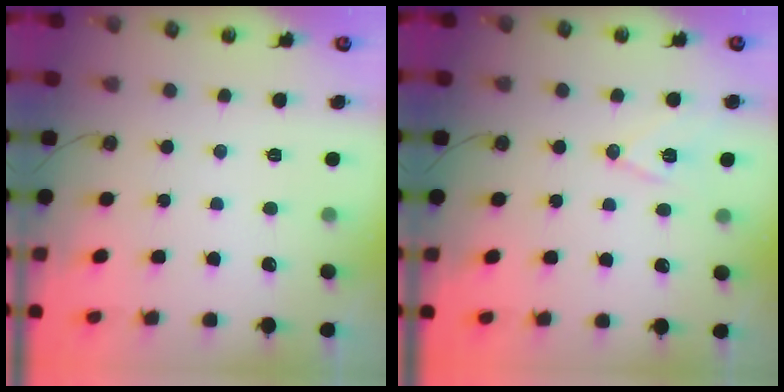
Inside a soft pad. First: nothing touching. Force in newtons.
{"total": 9.0, "press": 8.3, "slide": 3.5}